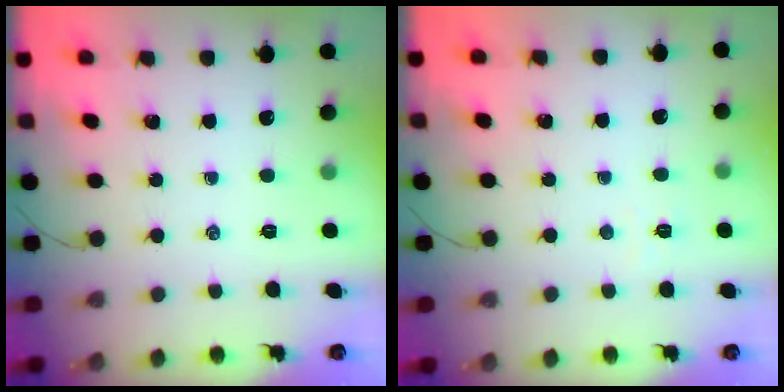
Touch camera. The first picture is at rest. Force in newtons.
{"total": 1.8, "press": 1.7, "slide": 0.5}